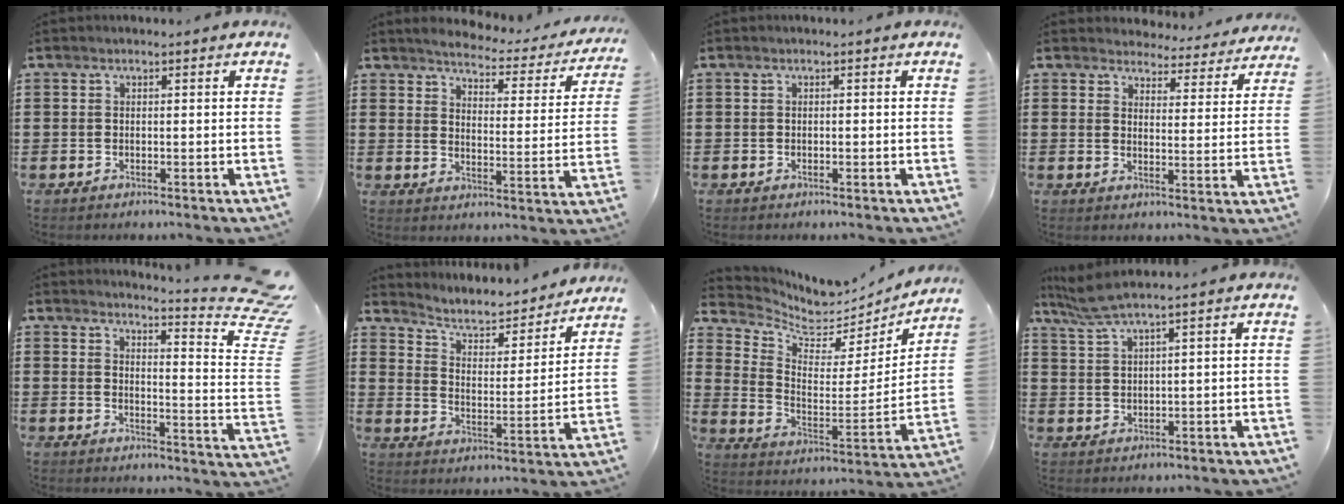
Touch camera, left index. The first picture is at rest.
{"total": 2.8, "force": [2.7, 0.2, 0.8], "torque": [-0.035, -0.026, 0.037]}
{"total": 0.0}
{"total": 4.4, "force": [4.4, 0.6, 0.2], "torque": [-0.018, -0.029, 0.075]}
{"total": 6.0, "force": [5.0, -0.3, 3.2], "torque": [-0.044, -0.060, 0.073]}
{"total": 4.5, "force": [3.7, 1.7, 1.9], "torque": [-0.057, -0.024, 0.056]}
{"total": 5.7, "force": [5.1, 2.0, 1.5], "torque": [-0.062, -0.050, 0.088]}
{"total": 3.8, "force": [2.7, 0.0, 2.7], "torque": [-0.061, 0.000, 0.048]}